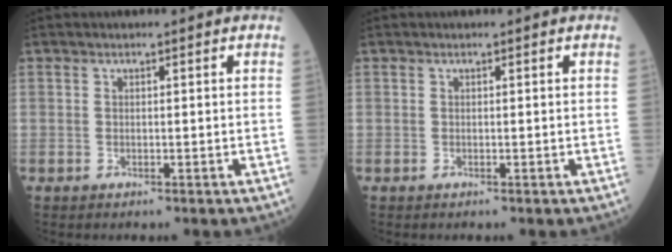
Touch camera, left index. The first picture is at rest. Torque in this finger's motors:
{"motor_torque": [0.05, 0.05, 0.00, 0.01]}